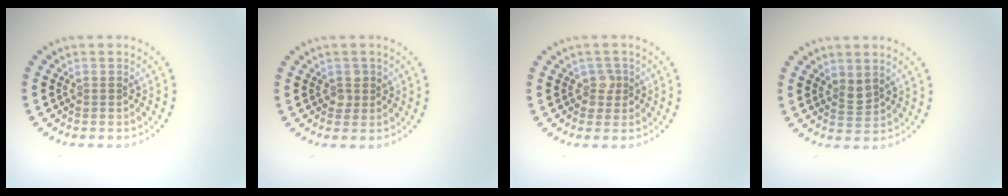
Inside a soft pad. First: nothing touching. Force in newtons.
{"total": 1.2, "press": 1.1, "slide": 0.3}
{"total": 1.5, "press": 1.3, "slide": 0.8}
{"total": 1.4, "press": 1.1, "slide": 0.9}